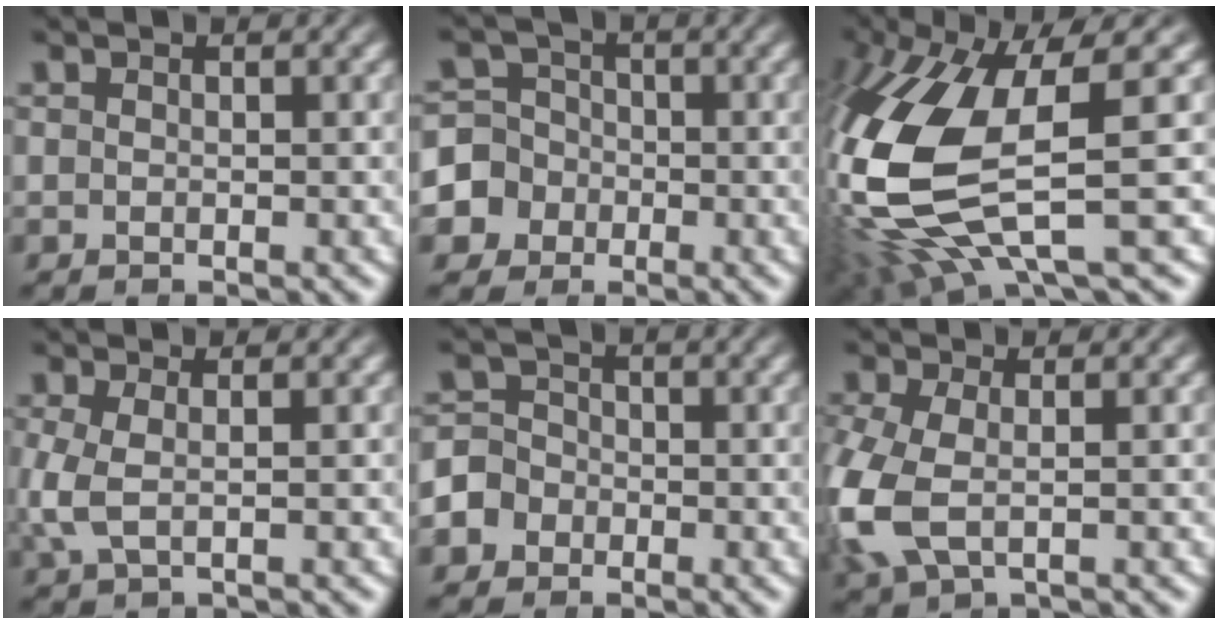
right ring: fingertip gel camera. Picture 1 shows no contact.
{"total": 9.9, "force": [-2.7, 9.2, 2.5], "torque": [-0.063, -0.038, -0.048]}
{"total": 12.7, "force": [-1.2, 6.9, 10.6], "torque": [-0.255, -0.032, 0.003]}
{"total": 2.5, "force": [0.0, 1.2, 2.2], "torque": [-0.064, -0.009, 0.010]}
{"total": 5.3, "force": [-1.6, 4.9, 1.3], "torque": [-0.025, -0.012, -0.031]}
{"total": 5.4, "force": [-0.7, 4.1, 3.5], "torque": [-0.119, -0.022, 0.001]}